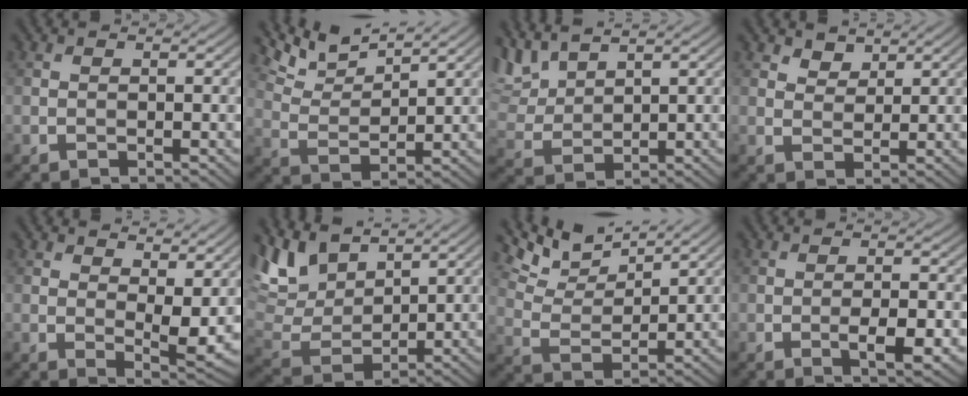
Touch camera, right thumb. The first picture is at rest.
{"total": 6.9, "force": [5.6, 1.6, 3.6], "torque": [-0.093, 0.006, 0.117]}
{"total": 6.6, "force": [5.2, 2.1, 3.6], "torque": [-0.099, 0.013, 0.107]}
{"total": 2.5, "force": [2.0, 1.3, 0.7], "torque": [-0.017, -0.003, 0.040]}
{"total": 6.8, "force": [3.2, 2.7, 5.4], "torque": [-0.084, -0.011, 0.059]}
{"total": 9.9, "force": [6.8, 4.3, 5.7], "torque": [-0.165, 0.009, 0.135]}
{"total": 8.1, "force": [6.6, 2.2, 4.2], "torque": [-0.104, 0.004, 0.120]}
{"total": 4.2, "force": [-1.7, 1.0, 3.8], "torque": [-0.062, 0.002, -0.024]}